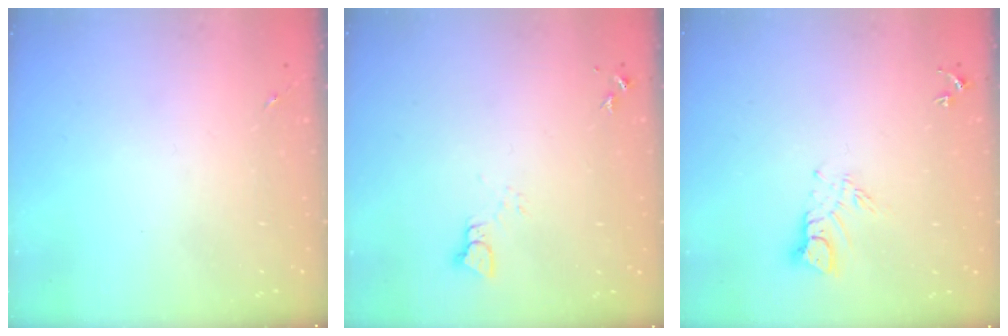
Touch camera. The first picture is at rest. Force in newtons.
{"total": 2.5, "press": 2.5, "slide": 0.1}
{"total": 6.7, "press": 6.7, "slide": 0.6}